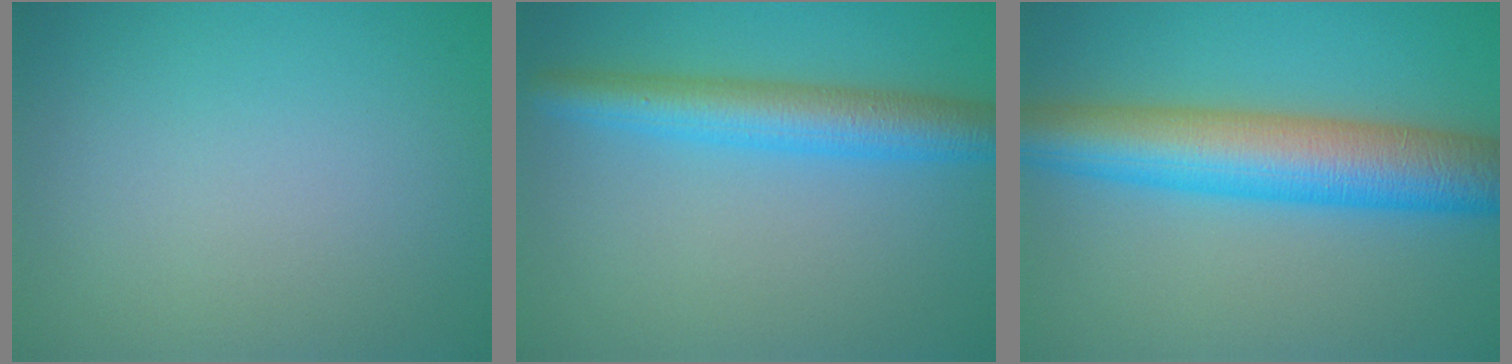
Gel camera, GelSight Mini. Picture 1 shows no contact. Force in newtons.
{"total": 5.1, "press": 5.1, "slide": 0.1}
{"total": 9.3, "press": 9.3, "slide": 0.1}